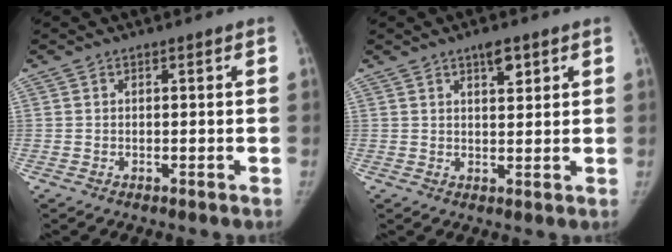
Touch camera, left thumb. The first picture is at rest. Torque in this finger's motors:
{"motor_torque": [0.59, 0.21, 0.28, -0.45, 0.00]}